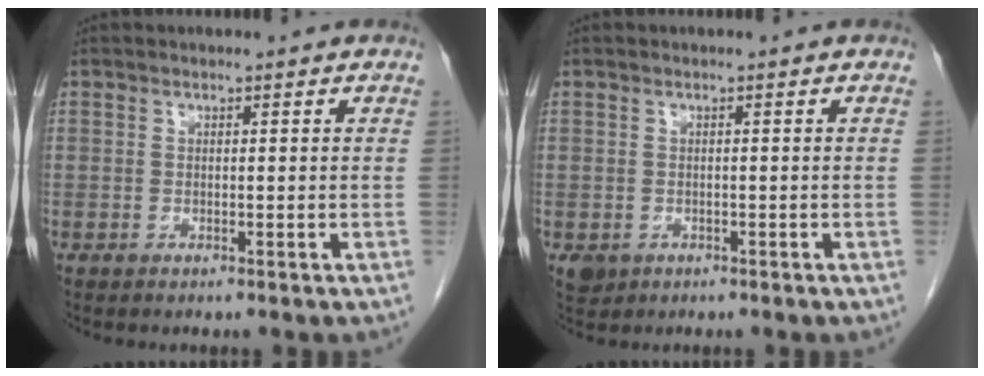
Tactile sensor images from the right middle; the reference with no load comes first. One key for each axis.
{"total": 2.0, "fx": -0.8, "fy": 1.7, "fz": 0.7, "tx": -0.011, "ty": 0.001, "tz": -0.003}